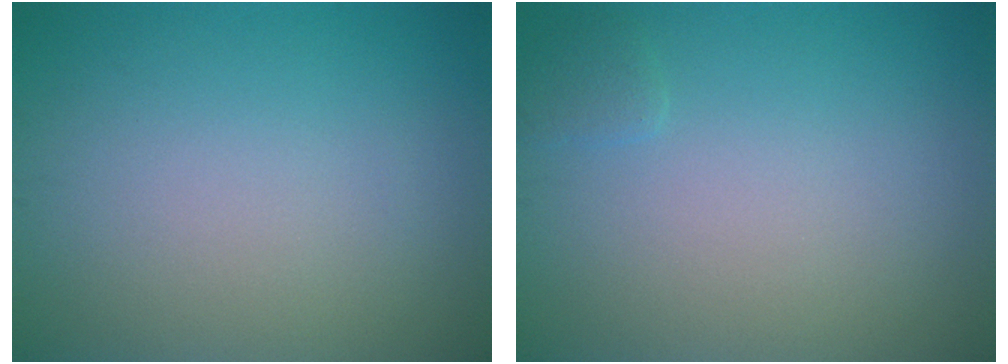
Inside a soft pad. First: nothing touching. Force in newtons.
{"total": 0.8, "press": 0.8, "slide": 0.1}